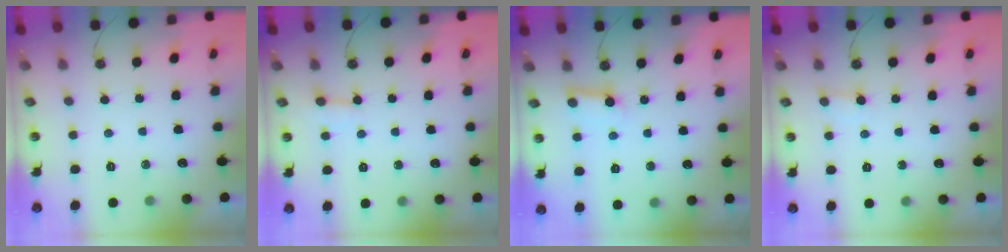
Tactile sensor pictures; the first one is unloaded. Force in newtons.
{"total": 3.1, "press": 3.1, "slide": 0.3}
{"total": 4.0, "press": 4.0, "slide": 0.3}
{"total": 3.9, "press": 3.9, "slide": 0.3}